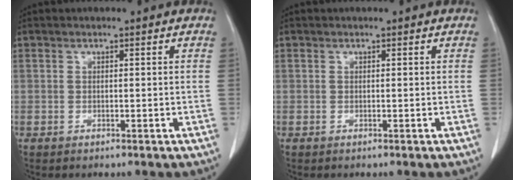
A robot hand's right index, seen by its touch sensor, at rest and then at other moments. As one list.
[{"total": 0.0}]